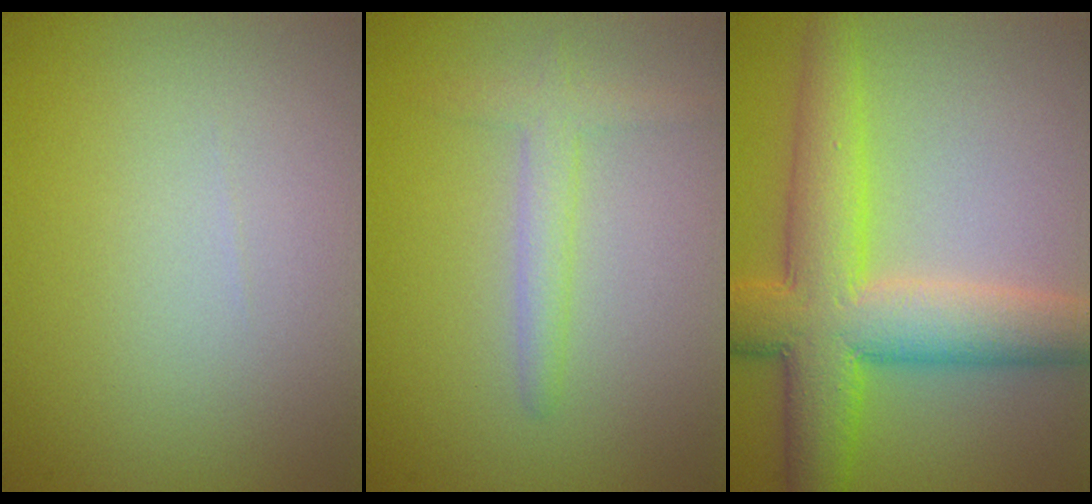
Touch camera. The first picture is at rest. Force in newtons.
{"total": 2.1, "press": 2.1, "slide": 0.2}
{"total": 9.1, "press": 9.1, "slide": 0.2}